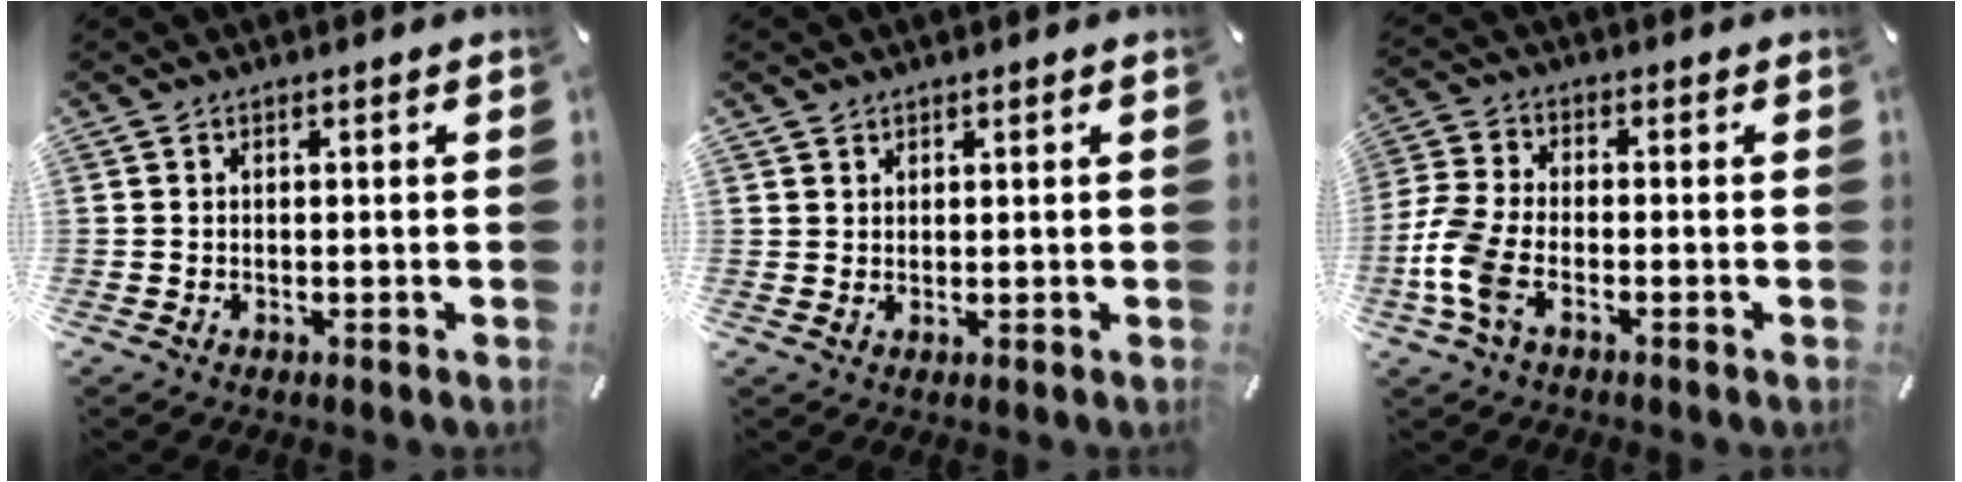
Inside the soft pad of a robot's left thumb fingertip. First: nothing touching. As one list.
[{"total": 1.6, "force": [1.2, 1.1, -0.3], "torque": [0.006, 0.001, 0.023]}, {"total": 8.8, "force": [-3.5, 4.8, 6.5], "torque": [-0.152, -0.001, -0.065]}]